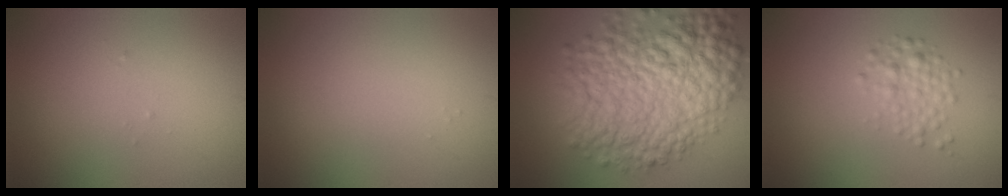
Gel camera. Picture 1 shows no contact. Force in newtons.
{"total": 0.0}
{"total": 10.8, "press": 10.8, "slide": 0.2}
{"total": 2.1, "press": 2.1, "slide": 0.1}